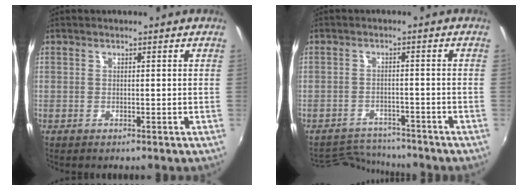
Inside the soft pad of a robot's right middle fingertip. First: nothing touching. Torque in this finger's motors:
{"motor_torque": [-0.60, -0.36, -0.22, -0.06]}